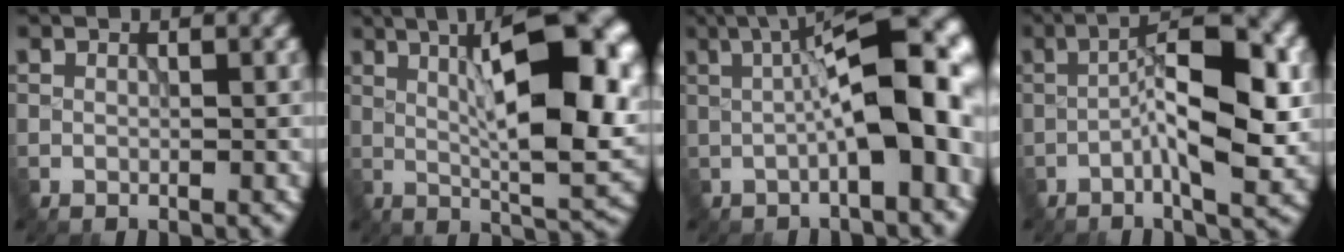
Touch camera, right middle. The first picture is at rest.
{"total": 12.8, "force": [1.8, 3.8, 12.1], "torque": [-0.163, 0.009, 0.023]}
{"total": 9.7, "force": [0.2, 2.7, 9.4], "torque": [-0.127, 0.011, -0.003]}
{"total": 8.9, "force": [-1.3, 2.5, 8.5], "torque": [-0.127, 0.012, -0.031]}